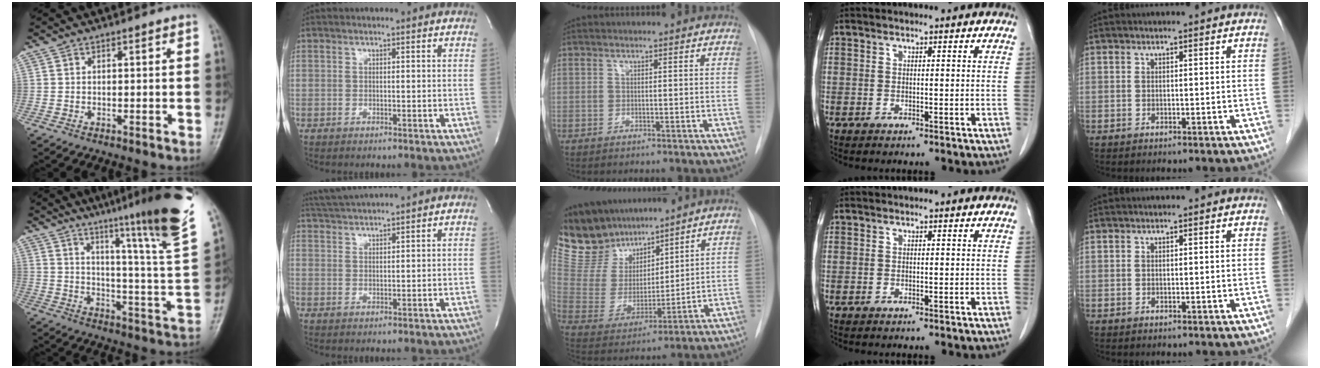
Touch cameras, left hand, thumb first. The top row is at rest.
{"thumb": {"total": 24.0, "force": [16.8, 0.6, 17.2], "torque": [-0.227, -0.102, 0.230]}, "index": {"total": 5.4, "force": [5.1, -1.3, 1.2], "torque": [-0.026, 0.016, 0.094]}, "middle": {"total": 13.8, "force": [12.0, 5.9, 3.3], "torque": [-0.079, 0.021, 0.240]}}